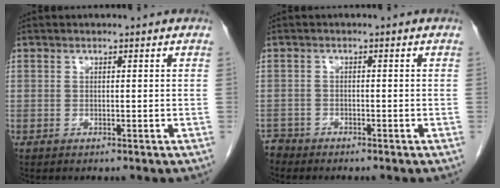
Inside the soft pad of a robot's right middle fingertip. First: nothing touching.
{"total": 1.8, "force": [-1.7, 0.4, -0.5], "torque": [0.012, -0.003, -0.033]}